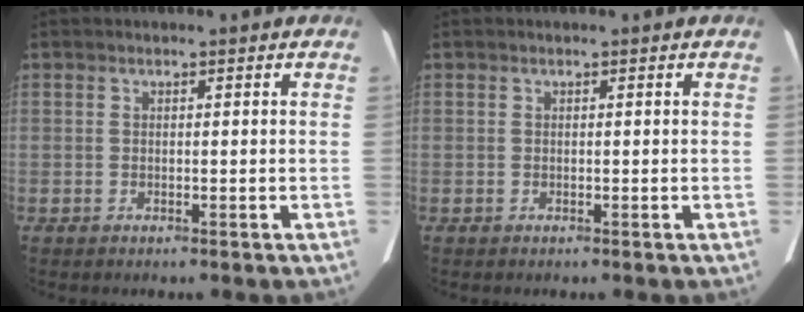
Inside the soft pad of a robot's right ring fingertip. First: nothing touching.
{"total": 0.0}